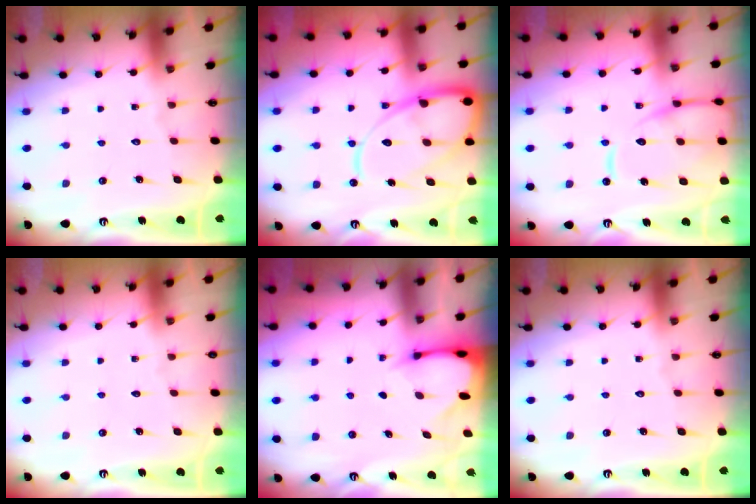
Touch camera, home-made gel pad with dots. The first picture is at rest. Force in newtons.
{"total": 15.8, "press": 15.7, "slide": 1.6}
{"total": 12.5, "press": 12.5, "slide": 1.2}
{"total": 0.0}
{"total": 2.7, "press": 2.7, "slide": 0.3}
{"total": 0.0}